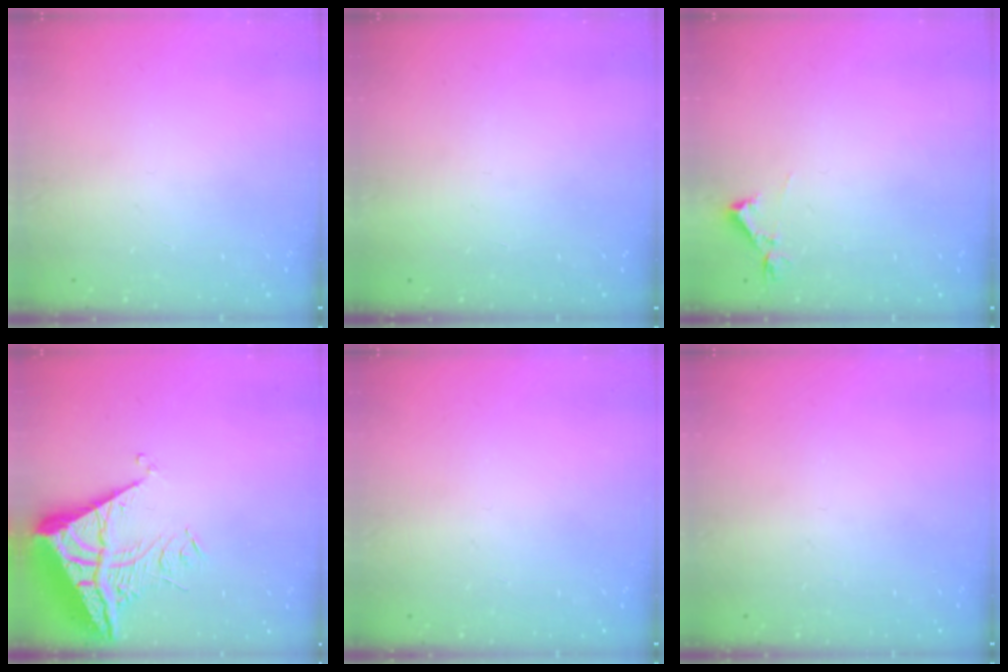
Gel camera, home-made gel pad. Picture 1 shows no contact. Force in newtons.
{"total": 1.5, "press": 1.5, "slide": 0.1}
{"total": 3.4, "press": 3.3, "slide": 0.7}
{"total": 8.8, "press": 8.7, "slide": 0.8}
{"total": 0.0}
{"total": 0.0}